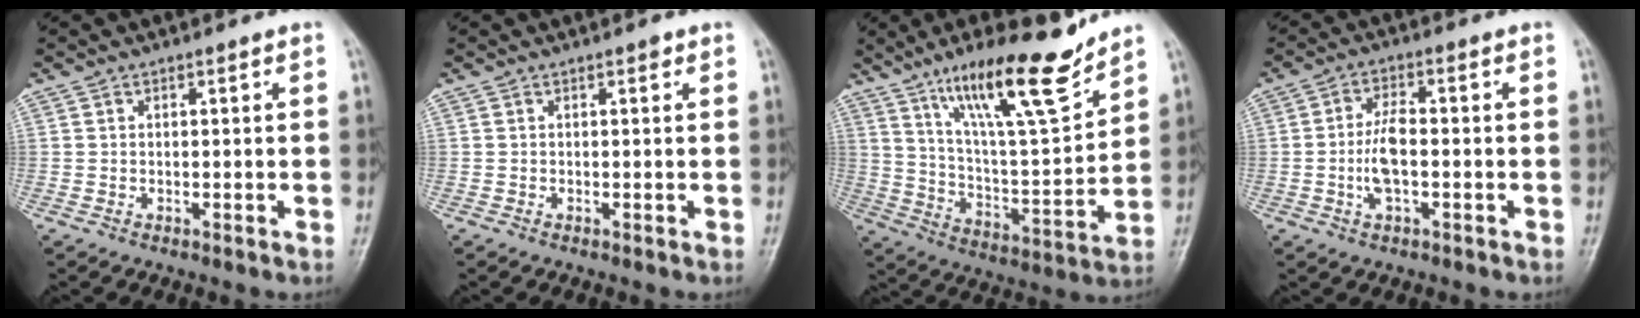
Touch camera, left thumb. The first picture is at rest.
{"total": 0.7, "force": [0.3, 0.3, 0.5], "torque": [-0.004, 0.000, 0.002]}
{"total": 19.0, "force": [13.3, 3.7, 13.1], "torque": [-0.190, -0.074, 0.231]}
{"total": 6.4, "force": [-1.1, 2.7, 5.7], "torque": [-0.117, 0.013, -0.023]}